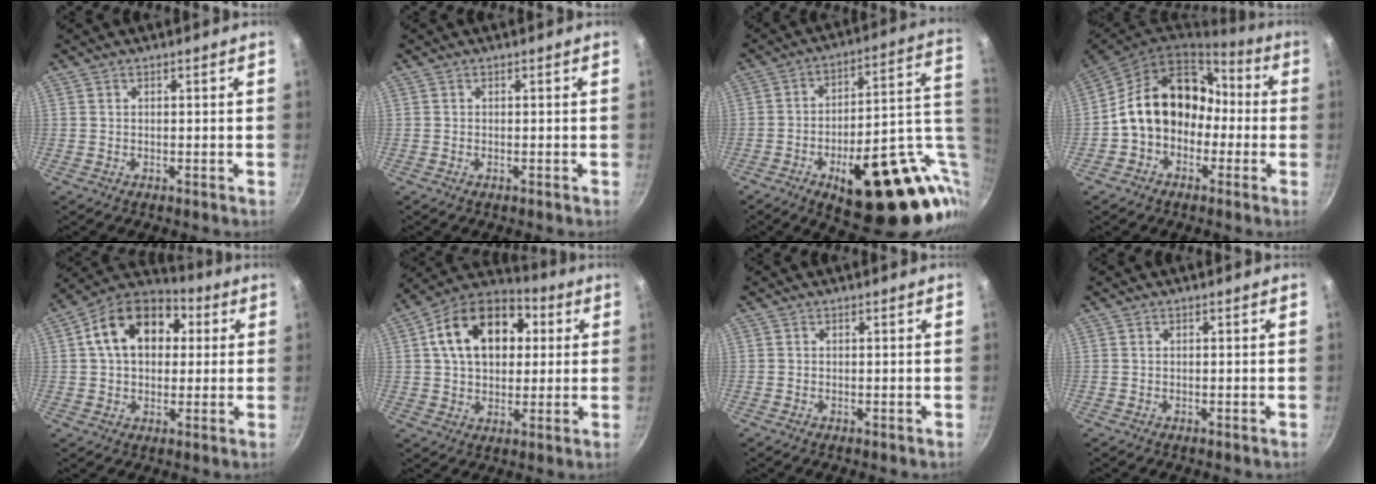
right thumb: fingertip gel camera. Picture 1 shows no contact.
{"total": 0.0}
{"total": 29.2, "force": [-6.4, 13.0, 25.4], "torque": [-0.291, 0.018, -0.068]}
{"total": 16.2, "force": [-1.3, 12.9, 9.7], "torque": [-0.122, 0.070, -0.030]}
{"total": 16.7, "force": [3.8, 11.9, 11.1], "torque": [-0.156, 0.026, 0.044]}
{"total": 18.7, "force": [4.4, 12.9, 12.8], "torque": [-0.186, 0.022, 0.055]}
{"total": 0.0}
{"total": 0.0}